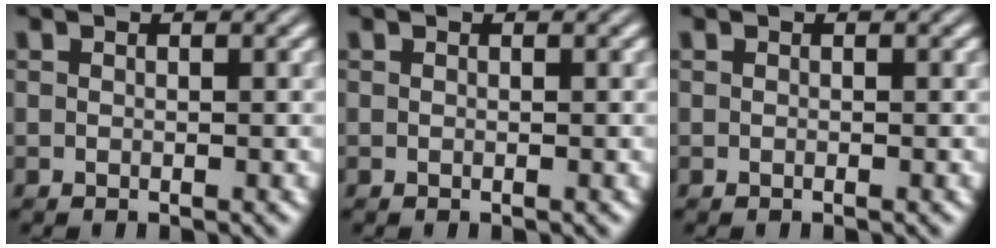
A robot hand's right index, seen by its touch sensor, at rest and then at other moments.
{"total": 0.0}
{"total": 0.0}